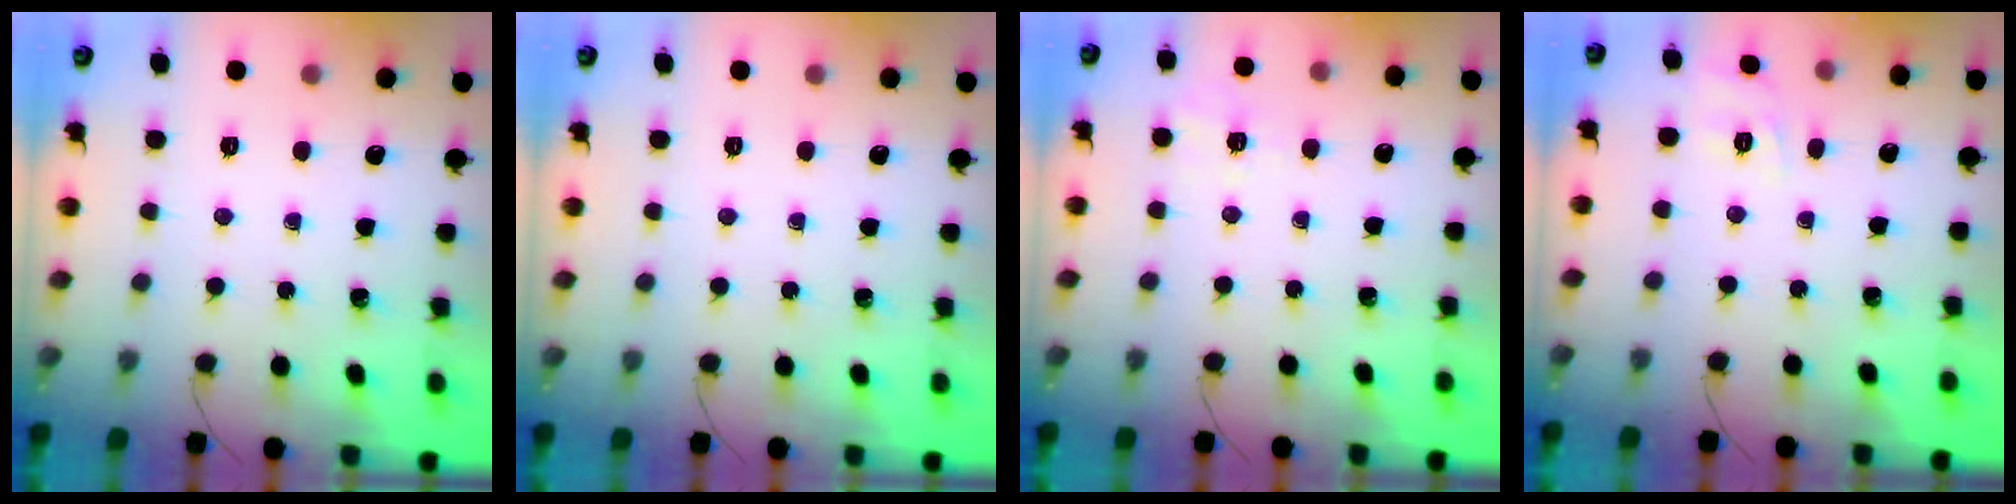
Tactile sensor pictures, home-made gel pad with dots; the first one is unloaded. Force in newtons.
{"total": 0.0}
{"total": 2.4, "press": 1.8, "slide": 1.6}
{"total": 2.0, "press": 0.6, "slide": 1.9}